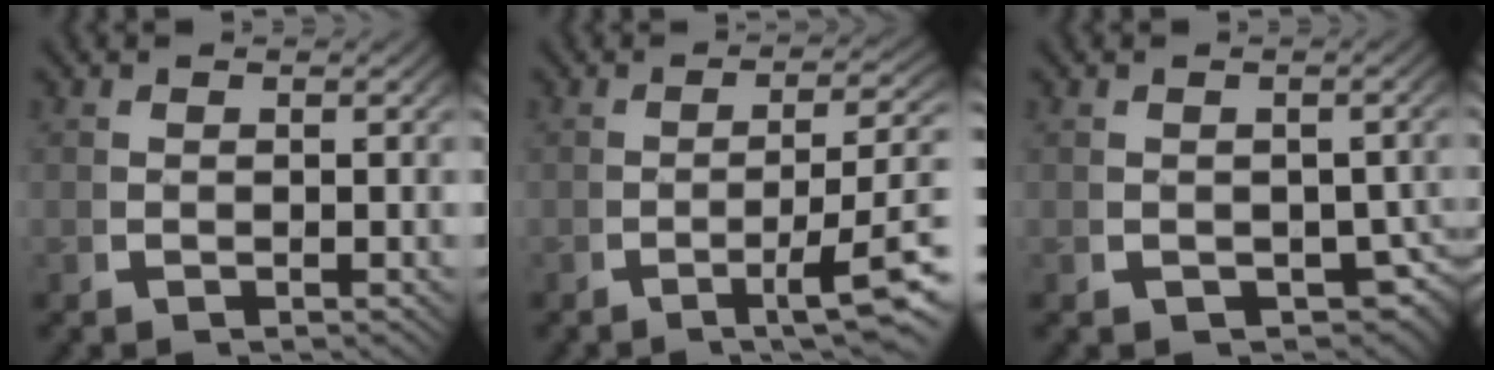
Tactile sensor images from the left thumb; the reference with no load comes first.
{"total": 7.2, "force": [-2.0, 2.3, 6.5], "torque": [-0.098, -0.011, -0.026]}
{"total": 4.1, "force": [-1.0, 2.9, 2.7], "torque": [-0.038, -0.029, -0.002]}